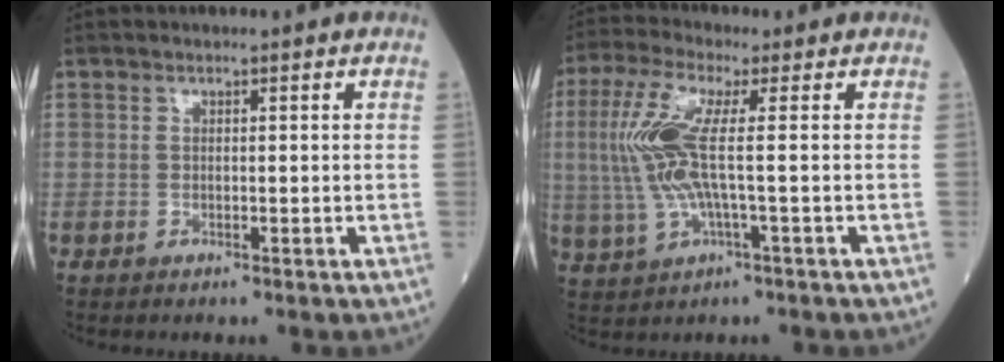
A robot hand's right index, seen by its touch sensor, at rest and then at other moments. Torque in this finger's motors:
{"motor_torque": [1.80, 0.18, 0.91, 0.21]}